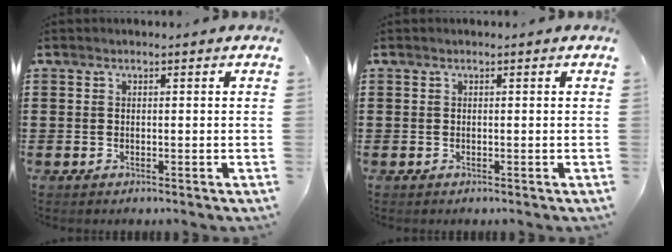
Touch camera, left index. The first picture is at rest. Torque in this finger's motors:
{"motor_torque": [0.09, 0.09, 0.00, 0.00]}